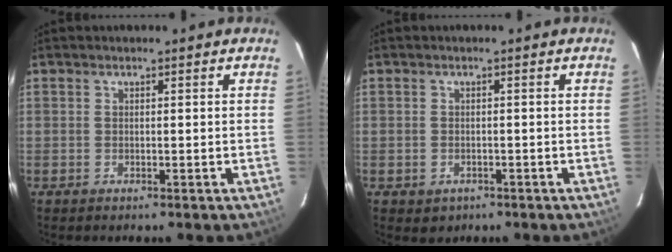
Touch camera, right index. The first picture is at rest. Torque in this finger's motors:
{"motor_torque": [0.30, -0.28, 0.12, 0.00]}